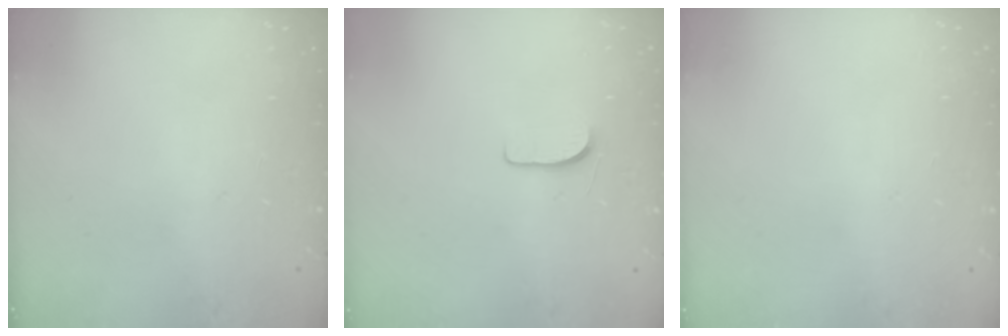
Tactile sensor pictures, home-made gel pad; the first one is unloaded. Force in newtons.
{"total": 5.0, "press": 5.0, "slide": 0.5}
{"total": 0.0}